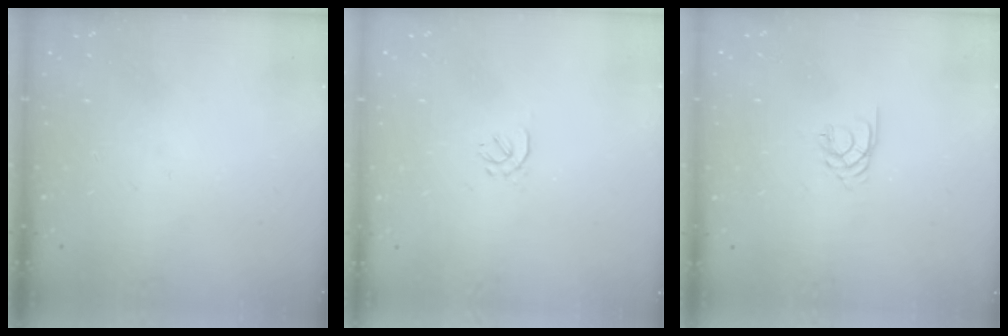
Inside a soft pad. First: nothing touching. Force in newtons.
{"total": 0.7, "press": 0.5, "slide": 0.5}
{"total": 1.9, "press": 1.9, "slide": 0.2}